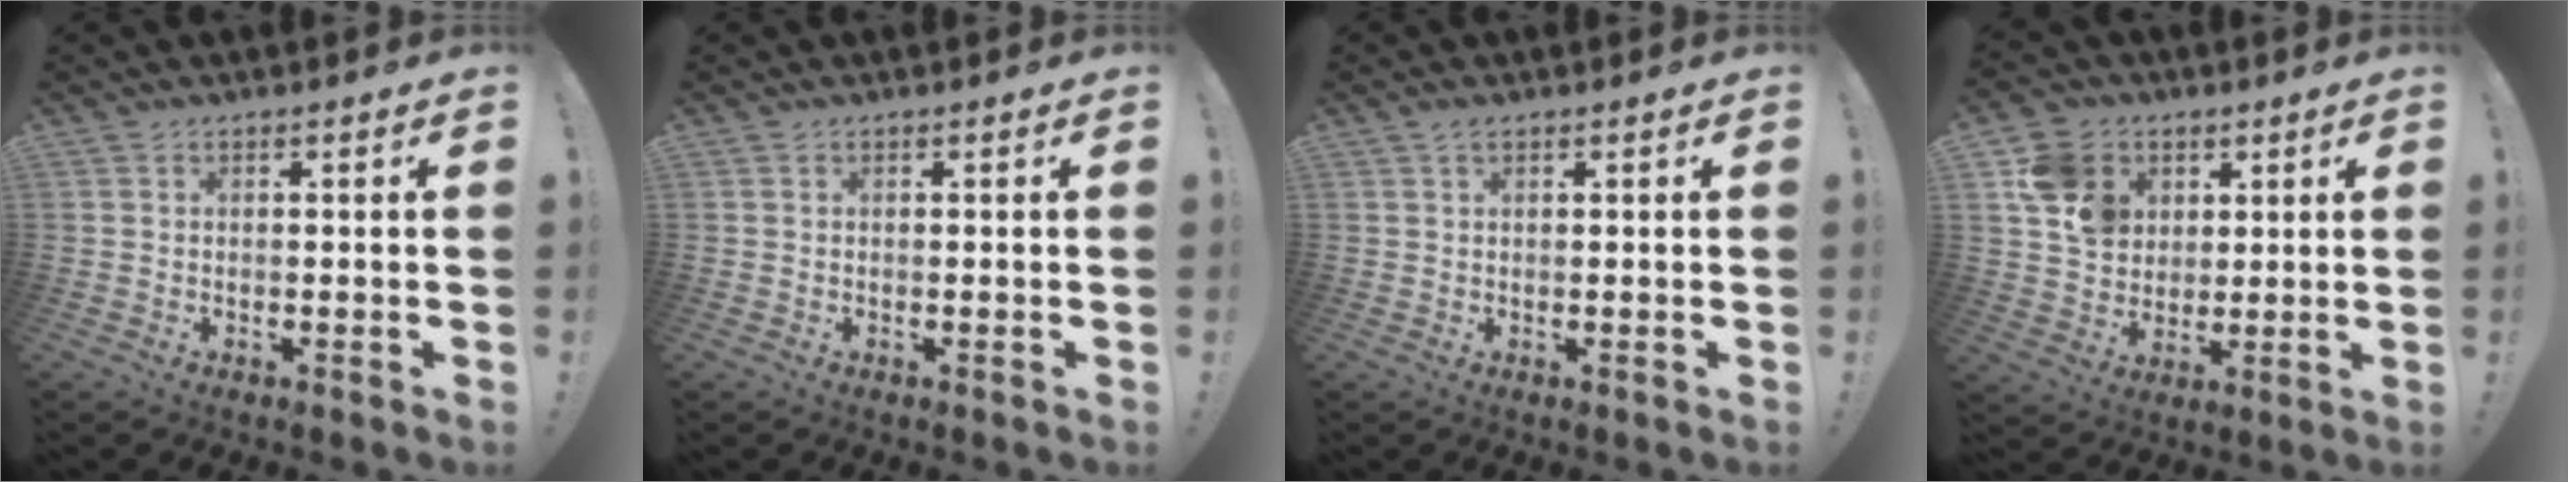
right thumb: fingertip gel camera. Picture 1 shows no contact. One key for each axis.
{"total": 0.0}
{"total": 1.2, "fx": 0.8, "fy": 0.5, "fz": 0.8, "tx": -0.017, "ty": 0.001, "tz": 0.013}
{"total": 12.9, "fx": 5.3, "fy": 10.7, "fz": 4.9, "tx": -0.074, "ty": -0.016, "tz": 0.111}